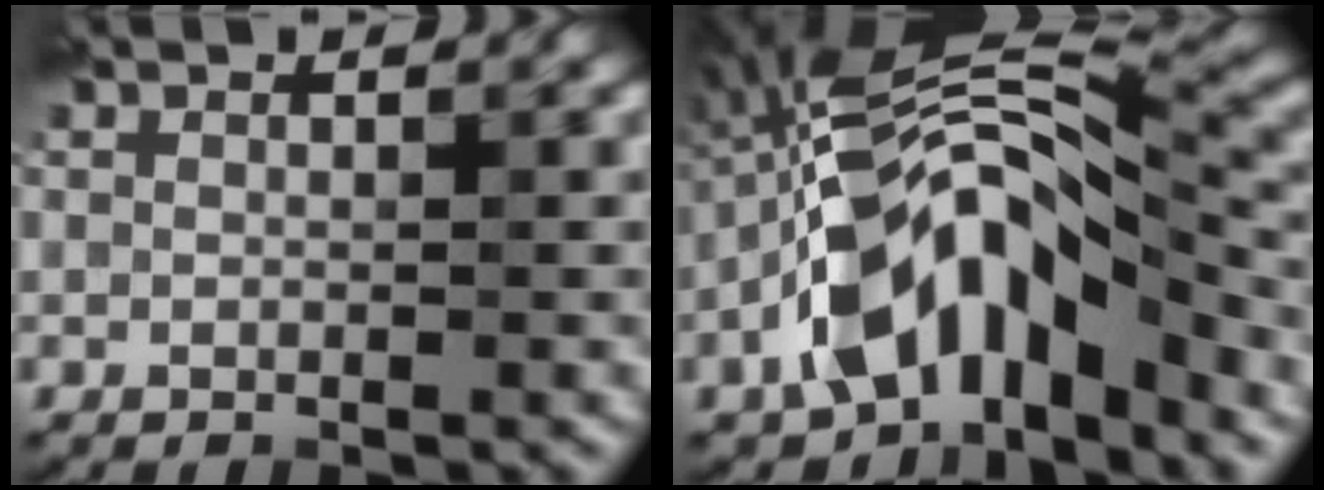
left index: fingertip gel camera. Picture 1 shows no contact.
{"total": 11.9, "force": [-4.7, 5.4, 9.5], "torque": [-0.163, 0.022, -0.096]}